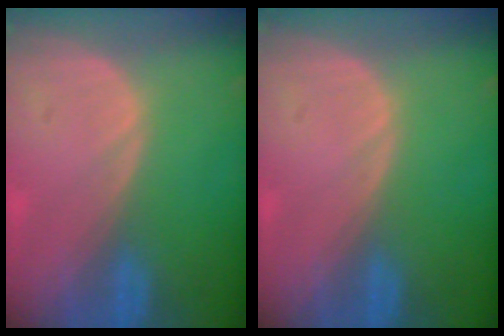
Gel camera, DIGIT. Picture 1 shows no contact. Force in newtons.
{"total": 0.0}